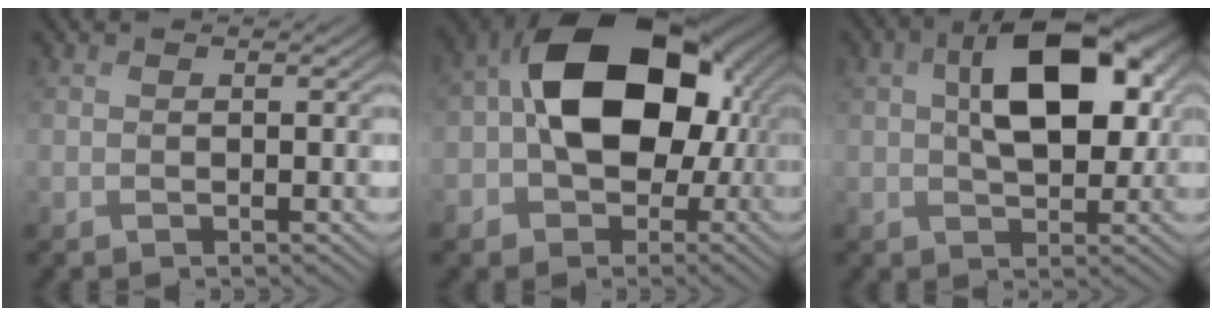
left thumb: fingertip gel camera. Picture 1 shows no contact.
{"total": 15.9, "force": [-0.2, 11.3, 11.2], "torque": [-0.179, 0.005, -0.013]}
{"total": 10.3, "force": [2.3, 5.7, 8.2], "torque": [-0.137, 0.009, 0.032]}